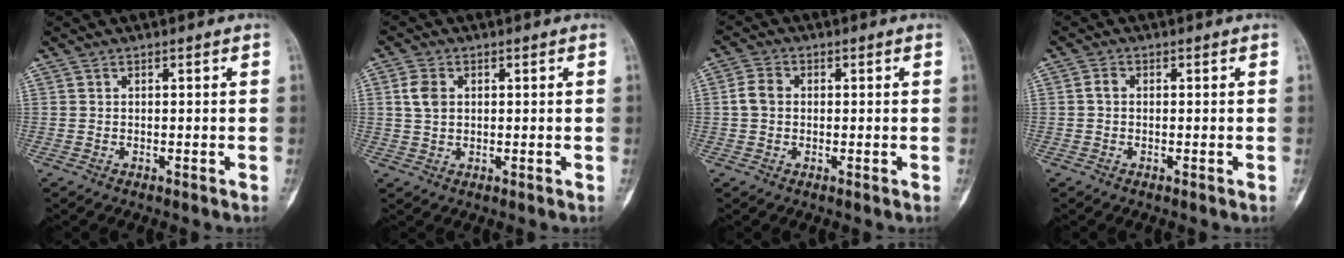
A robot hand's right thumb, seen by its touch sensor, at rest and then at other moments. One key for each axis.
{"total": 4.3, "fx": 1.0, "fy": 3.1, "fz": 2.9, "tx": -0.055, "ty": 0.001, "tz": 0.020}
{"total": 3.7, "fx": 0.1, "fy": 3.0, "fz": 2.2, "tx": -0.045, "ty": 0.011, "tz": -0.004}
{"total": 1.3, "fx": -0.1, "fy": 1.0, "fz": 0.8, "tx": -0.010, "ty": 0.003, "tz": -0.006}